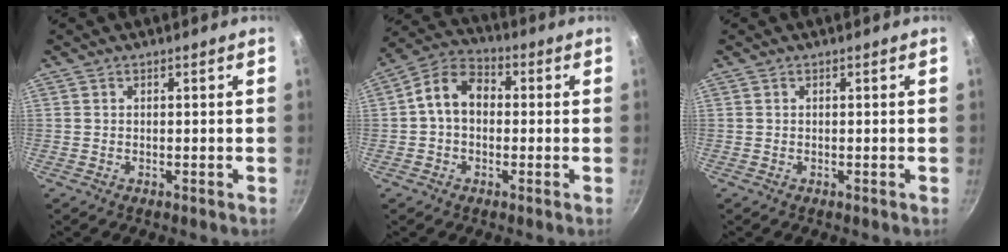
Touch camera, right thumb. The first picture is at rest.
{"total": 8.6, "force": [0.2, 6.4, 5.8], "torque": [-0.080, 0.027, -0.015]}
{"total": 0.0}